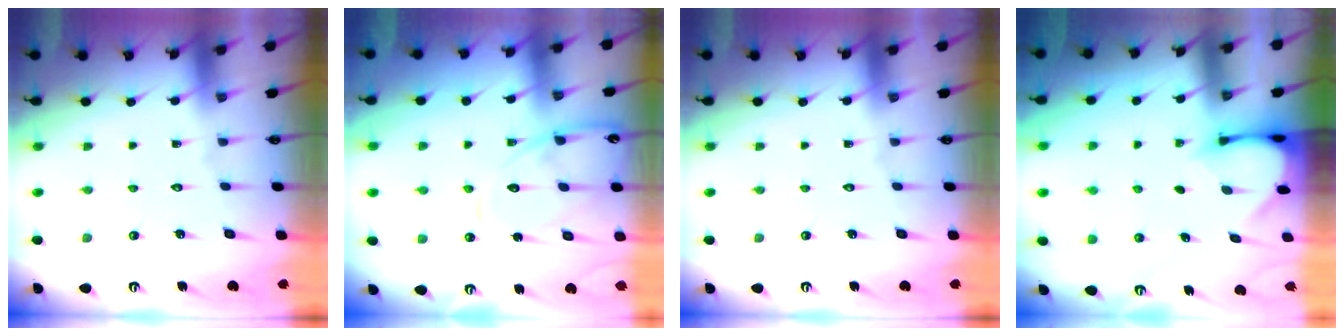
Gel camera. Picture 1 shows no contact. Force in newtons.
{"total": 14.0, "press": 14.0, "slide": 1.3}
{"total": 0.0}
{"total": 3.3, "press": 3.3, "slide": 0.3}